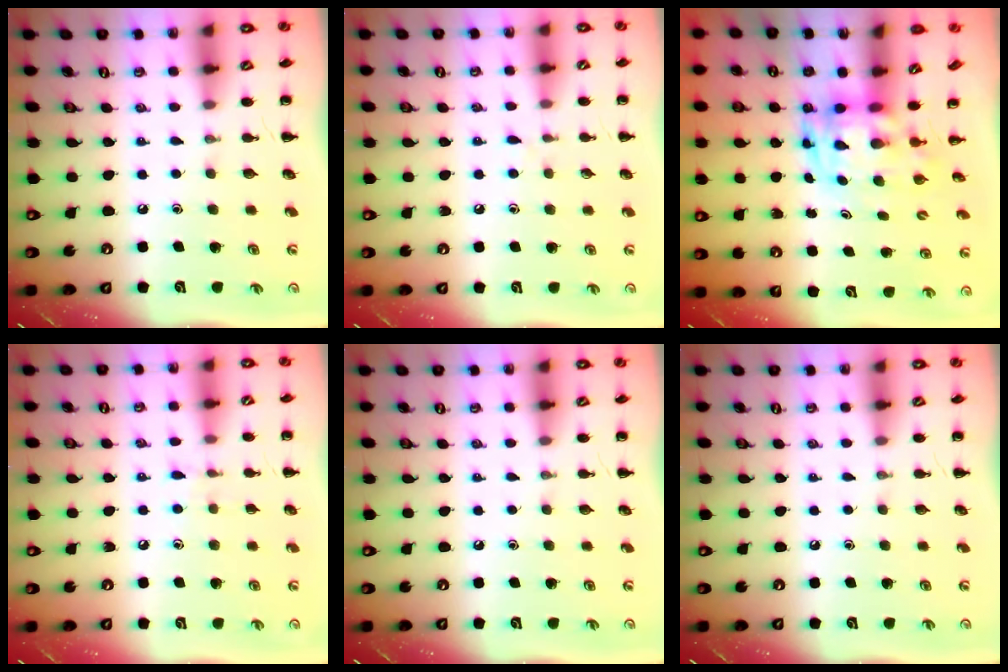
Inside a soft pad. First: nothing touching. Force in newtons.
{"total": 4.4, "press": 3.9, "slide": 2.0}
{"total": 3.1, "press": 3.1, "slide": 0.7}
{"total": 5.9, "press": 5.5, "slide": 2.2}
{"total": 0.0}
{"total": 0.0}